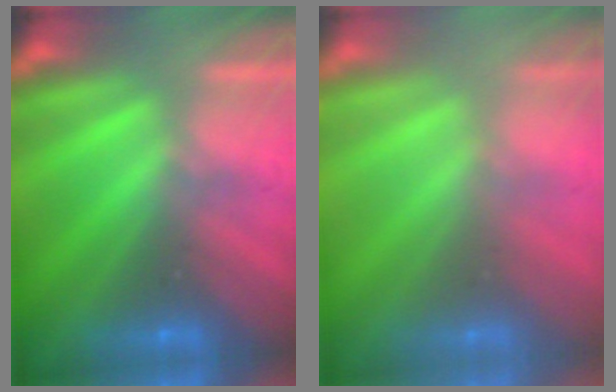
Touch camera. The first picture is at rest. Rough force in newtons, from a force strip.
{"total": 2.6}